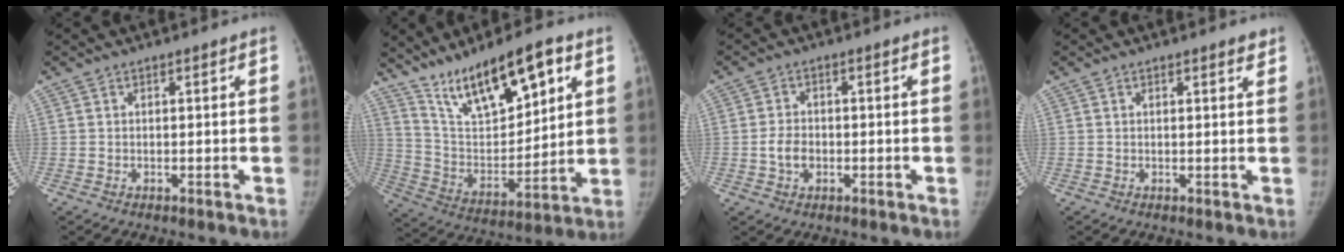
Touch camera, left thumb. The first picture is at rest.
{"total": 18.2, "force": [11.0, 6.5, 12.9], "torque": [-0.184, -0.047, 0.209]}
{"total": 3.9, "force": [-0.8, 2.9, 2.5], "torque": [-0.041, 0.008, -0.015]}
{"total": 1.3, "force": [1.0, 0.2, 0.8], "torque": [-0.007, -0.006, 0.013]}